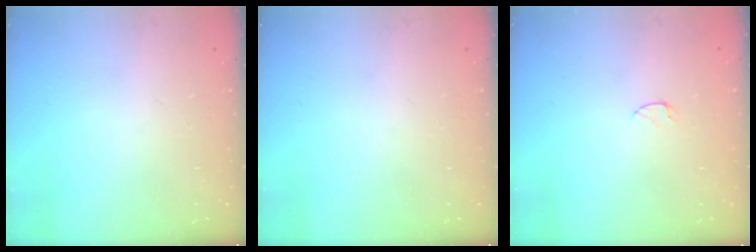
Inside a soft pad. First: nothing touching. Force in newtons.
{"total": 0.0}
{"total": 2.9, "press": 2.9, "slide": 0.3}